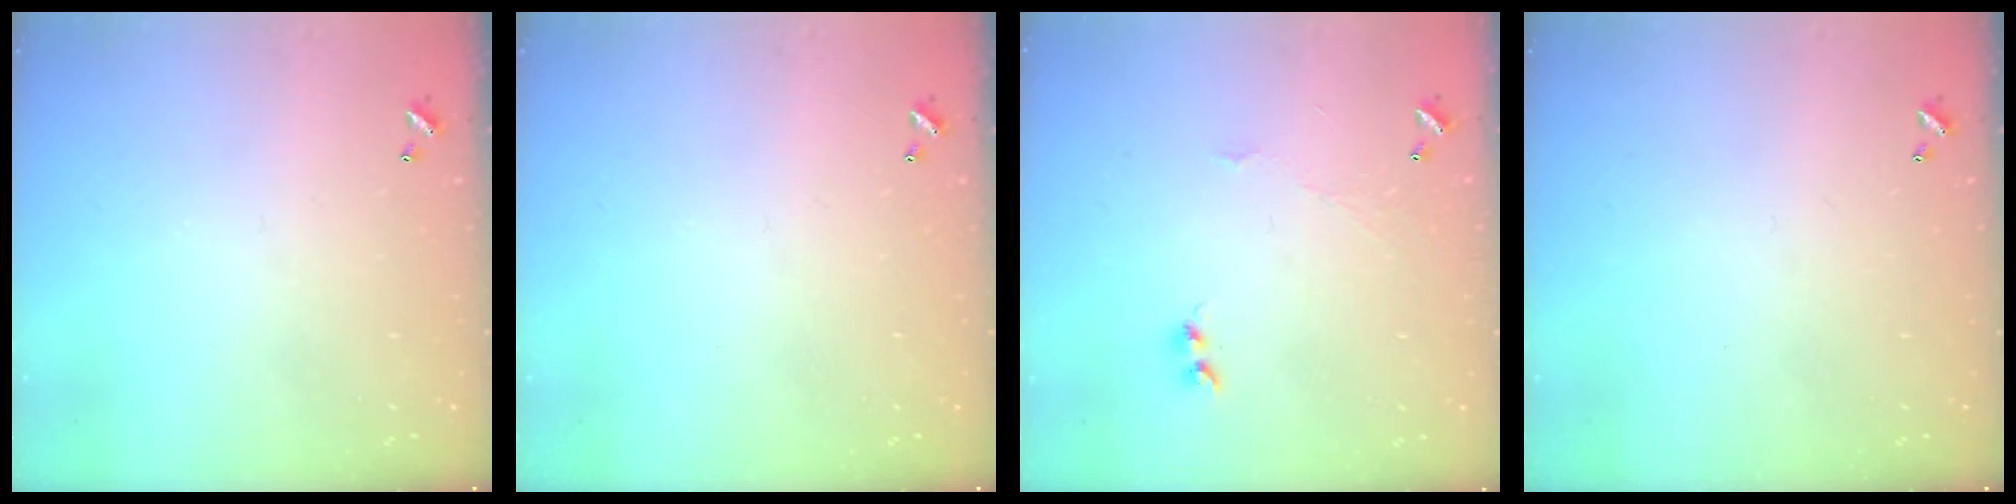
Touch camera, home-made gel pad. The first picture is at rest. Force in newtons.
{"total": 0.0}
{"total": 2.9, "press": 2.8, "slide": 0.5}
{"total": 0.0}